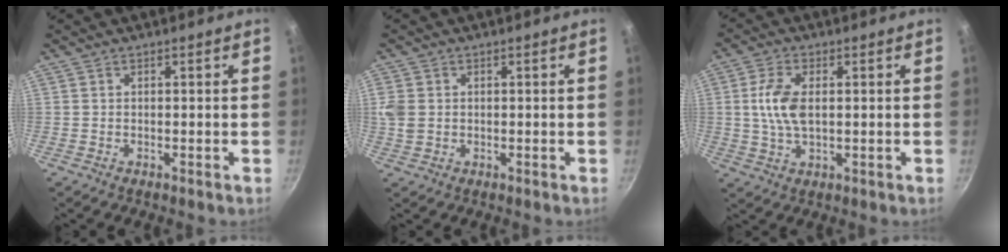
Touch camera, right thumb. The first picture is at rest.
{"total": 3.9, "force": [0.4, 3.2, 2.2], "torque": [-0.040, -0.003, 0.008]}
{"total": 7.6, "force": [0.8, 4.1, 6.4], "torque": [-0.128, 0.005, 0.013]}